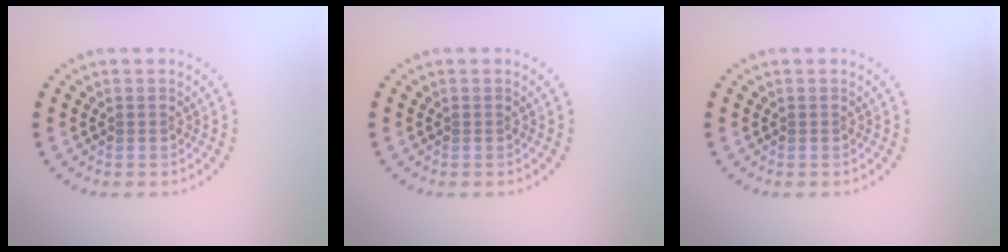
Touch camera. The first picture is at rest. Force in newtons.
{"total": 0.0}
{"total": 0.0}